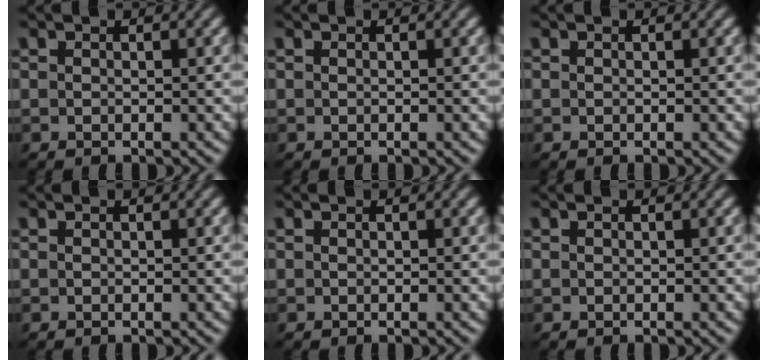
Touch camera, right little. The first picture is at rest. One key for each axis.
{"total": 0.0}
{"total": 0.0}
{"total": 0.0}
{"total": 0.0}
{"total": 0.0}